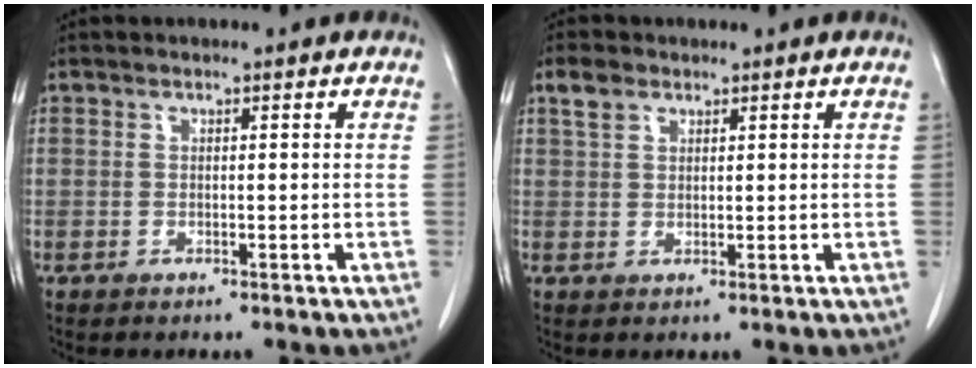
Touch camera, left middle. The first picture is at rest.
{"total": 2.6, "force": [1.7, 1.6, 1.2], "torque": [-0.030, 0.010, 0.037]}